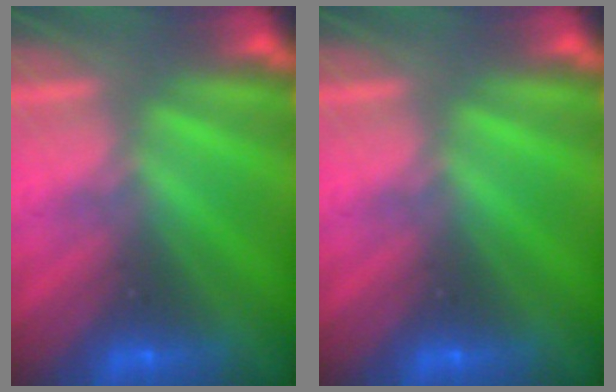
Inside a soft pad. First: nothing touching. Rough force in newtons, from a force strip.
{"total": 0.0}